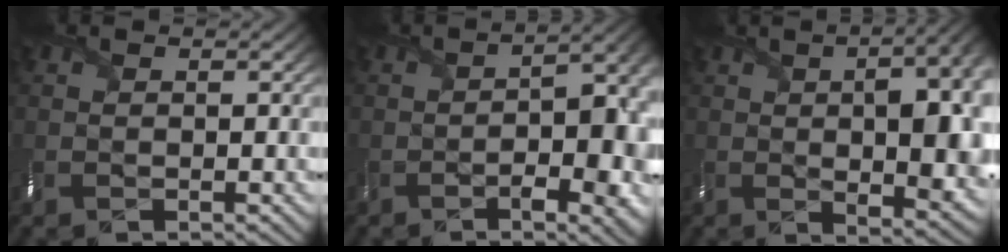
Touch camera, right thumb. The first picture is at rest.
{"total": 9.5, "force": [-3.4, 3.4, 8.2], "torque": [-0.128, -0.017, -0.046]}
{"total": 13.3, "force": [1.0, 5.6, 12.0], "torque": [-0.161, 0.002, 0.016]}